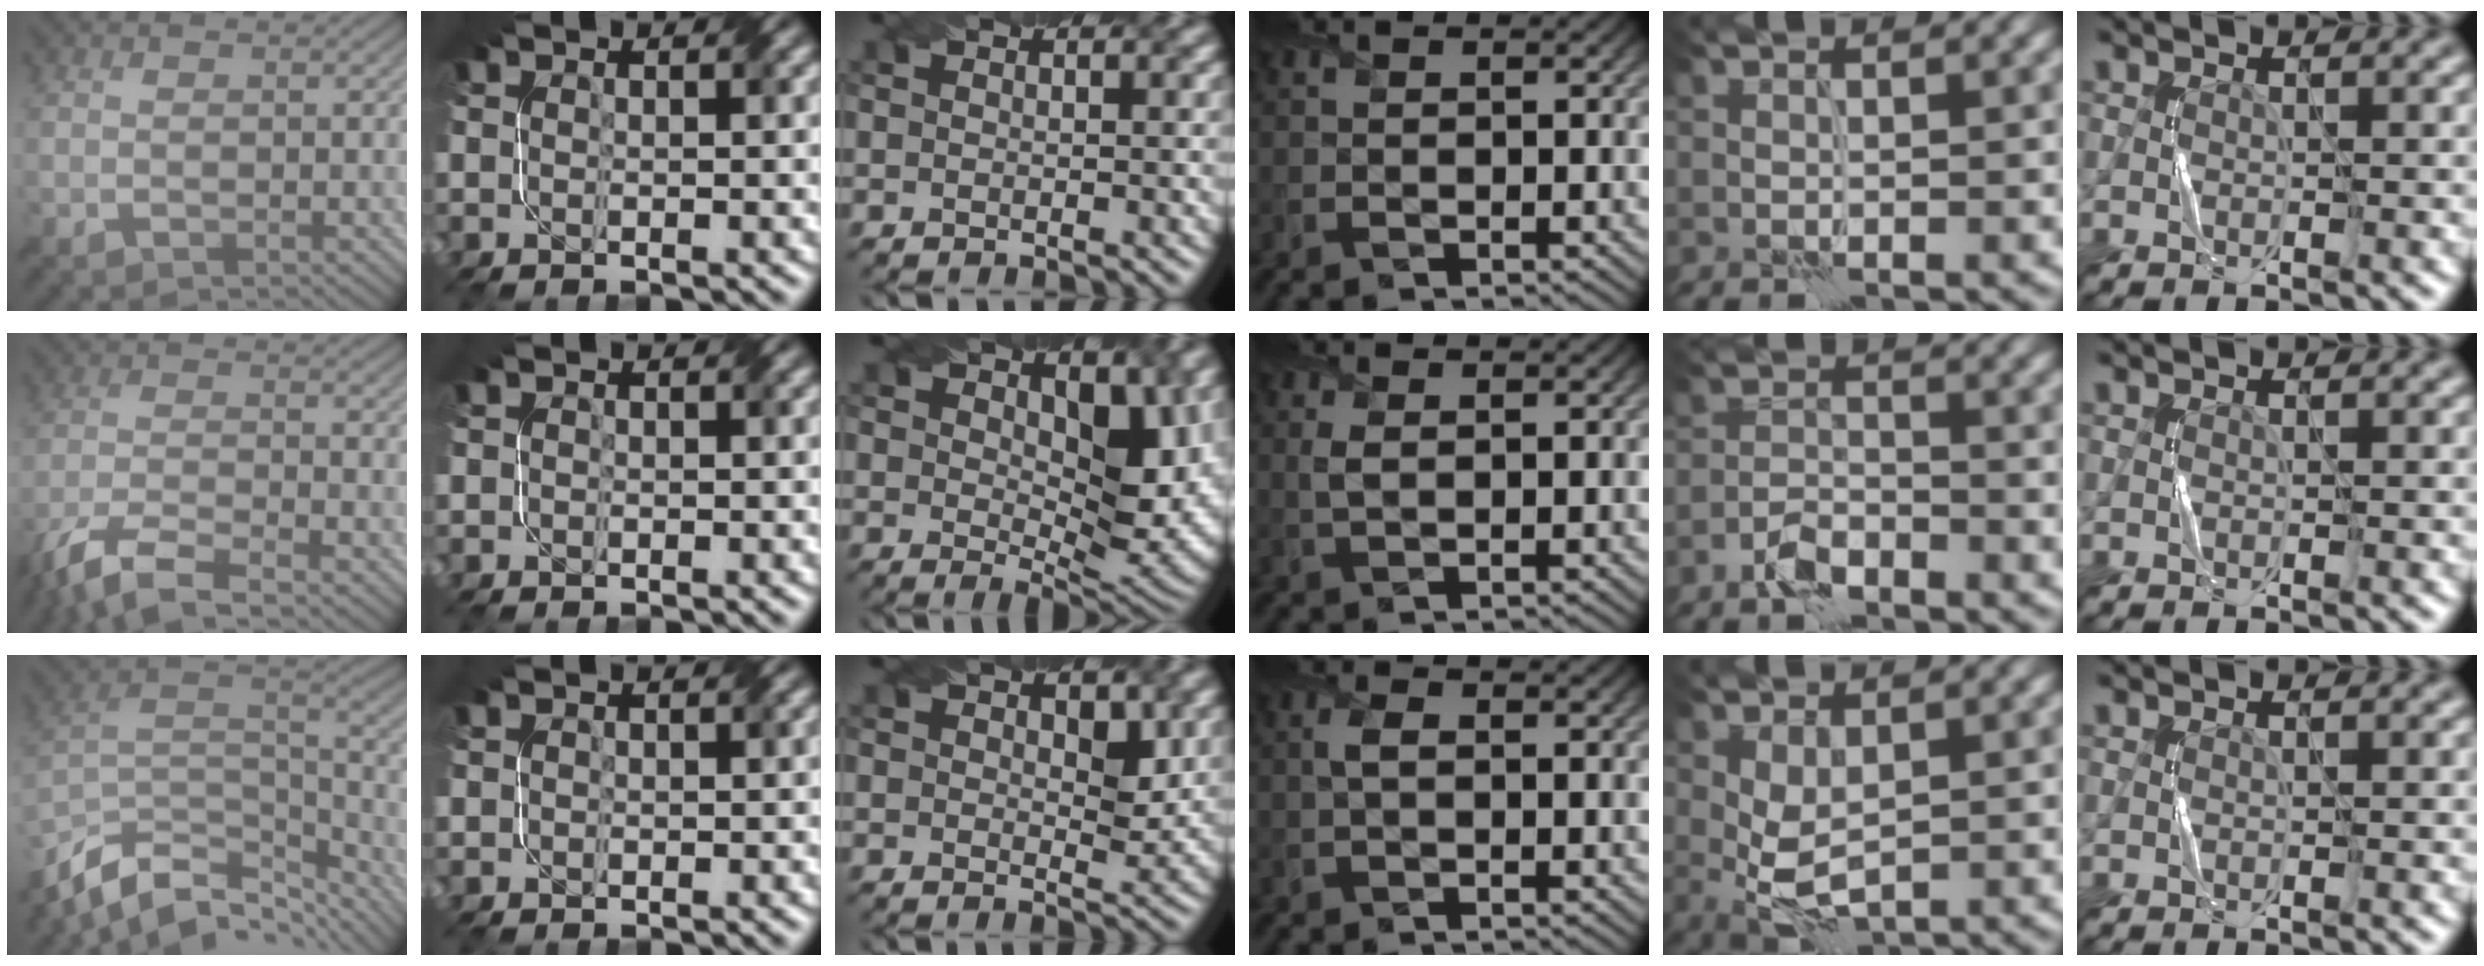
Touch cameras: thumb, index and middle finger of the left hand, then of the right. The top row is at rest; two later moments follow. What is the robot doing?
{"motion": "twist", "object": "screw"}